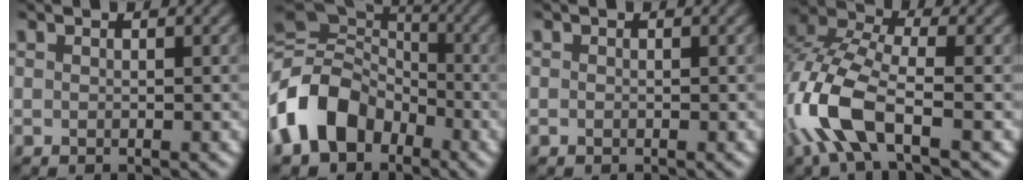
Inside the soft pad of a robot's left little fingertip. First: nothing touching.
{"total": 11.1, "force": [-4.0, 8.4, 6.0], "torque": [-0.126, -0.006, -0.093]}
{"total": 0.0}
{"total": 8.7, "force": [-3.6, 3.8, 7.0], "torque": [-0.167, 0.006, -0.086]}